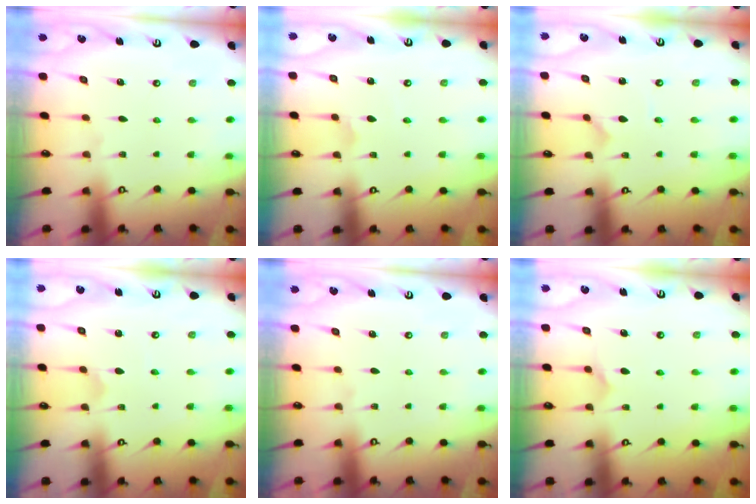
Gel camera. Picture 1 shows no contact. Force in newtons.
{"total": 1.9, "press": 1.9, "slide": 0.1}
{"total": 0.0}
{"total": 0.5, "press": 0.5, "slide": 0.0}
{"total": 0.0}
{"total": 5.1, "press": 5.1, "slide": 0.1}